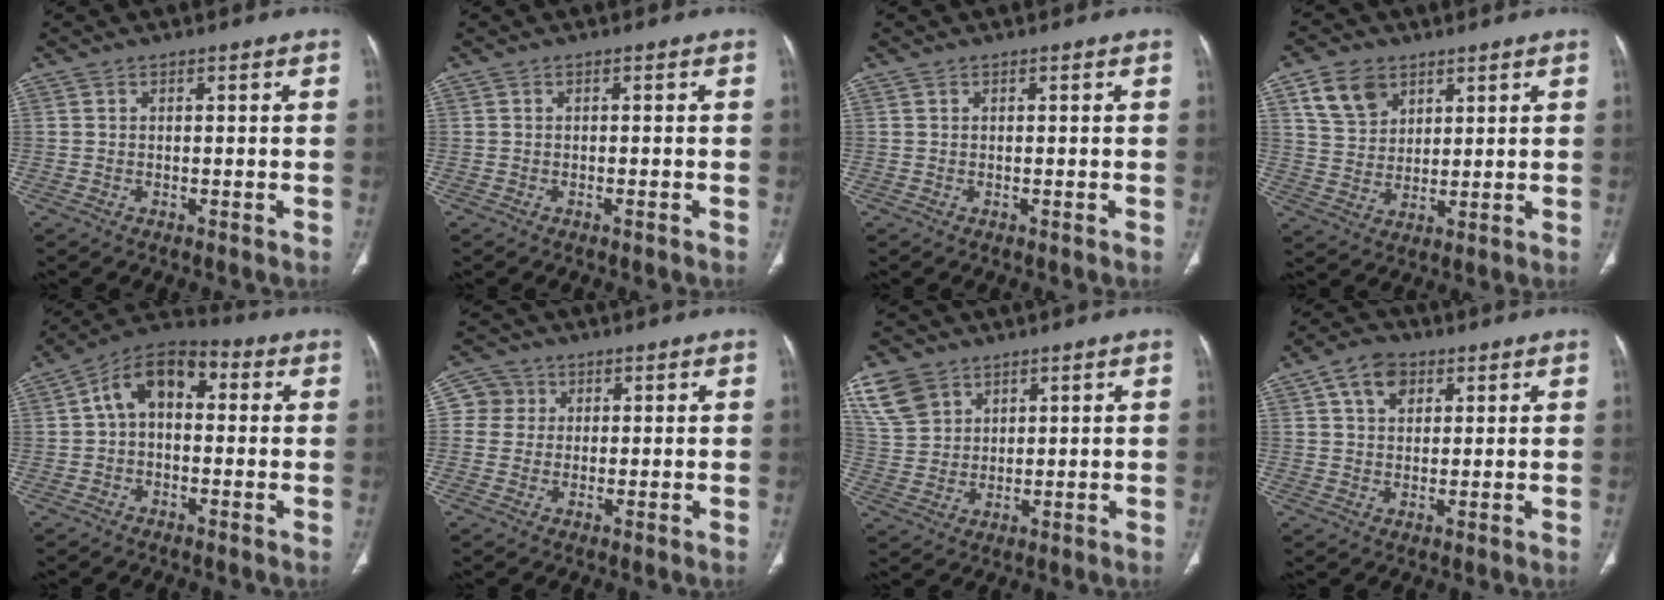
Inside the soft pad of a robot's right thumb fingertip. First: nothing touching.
{"total": 0.6, "force": [-0.5, 0.0, 0.3], "torque": [-0.012, 0.003, -0.004]}
{"total": 0.8, "force": [-0.5, -0.3, 0.5], "torque": [-0.011, 0.004, -0.009]}
{"total": 8.5, "force": [4.6, 6.1, 3.8], "torque": [-0.051, -0.018, 0.093]}
{"total": 10.4, "force": [1.3, 6.6, 7.9], "torque": [-0.110, 0.032, 0.004]}
{"total": 4.4, "force": [1.0, 4.2, 0.3], "torque": [0.020, 0.003, 0.013]}
{"total": 8.7, "force": [4.9, 6.3, 3.3], "torque": [-0.055, -0.013, 0.109]}
{"total": 6.9, "force": [3.1, 4.7, 3.9], "torque": [-0.044, -0.002, 0.050]}